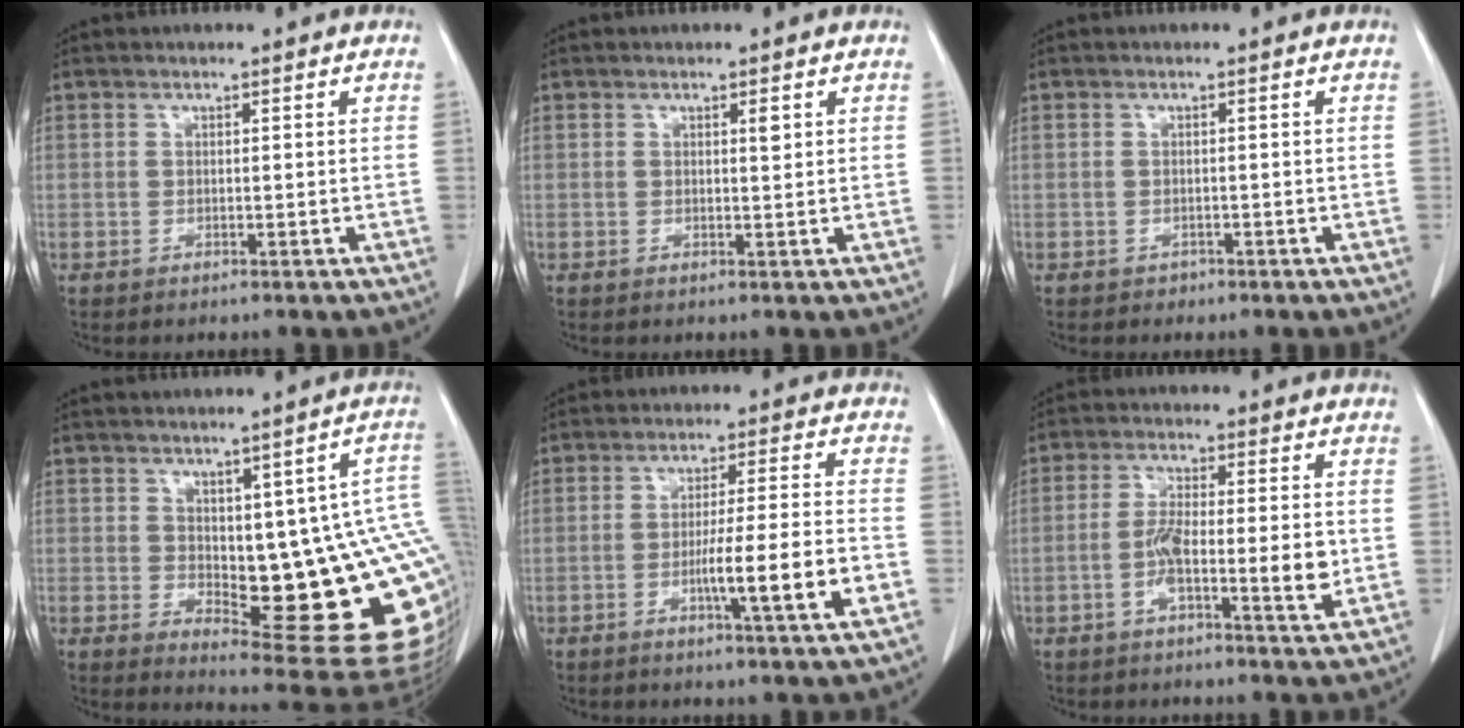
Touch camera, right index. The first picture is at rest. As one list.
[{"total": 1.1, "force": [0.5, 0.2, 0.9], "torque": [-0.014, -0.001, 0.005]}, {"total": 0.9, "force": [-0.5, 0.7, 0.0], "torque": [-0.003, 0.003, -0.008]}, {"total": 21.1, "force": [-0.7, 6.1, 20.2], "torque": [-0.172, 0.004, 0.011]}, {"total": 10.1, "force": [-3.1, -0.5, 9.6], "torque": [-0.157, -0.009, -0.053]}, {"total": 8.2, "force": [-1.5, 1.6, 7.9], "torque": [-0.136, 0.002, -0.029]}]